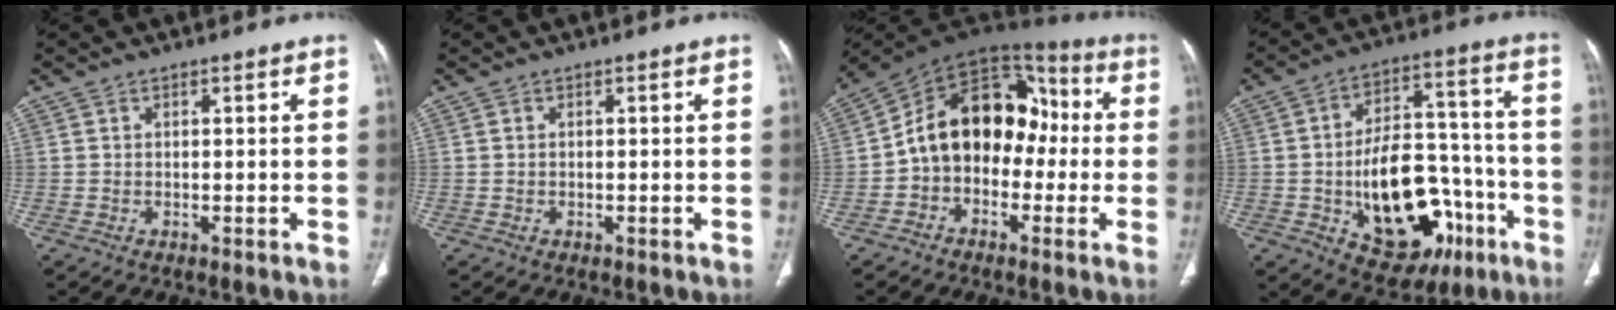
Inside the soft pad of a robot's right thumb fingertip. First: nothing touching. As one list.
[{"total": 0.0}, {"total": 16.7, "force": [-1.3, 12.1, 11.3], "torque": [-0.137, 0.060, -0.037]}, {"total": 23.1, "force": [-7.4, 13.6, 17.1], "torque": [-0.229, 0.048, -0.090]}]